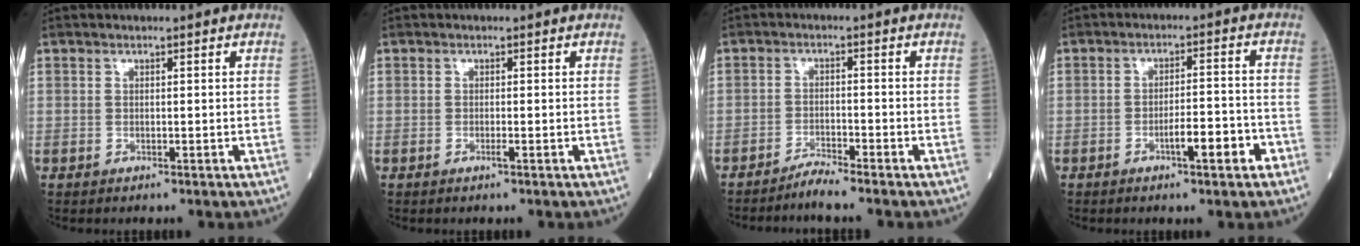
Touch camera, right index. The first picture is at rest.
{"total": 0.7, "force": [-0.4, -0.2, 0.6], "torque": [-0.011, -0.001, -0.008]}
{"total": 2.9, "force": [-2.7, -0.8, 0.7], "torque": [-0.014, -0.011, -0.054]}
{"total": 5.5, "force": [-2.8, 0.8, 4.6], "torque": [-0.068, 0.005, -0.045]}